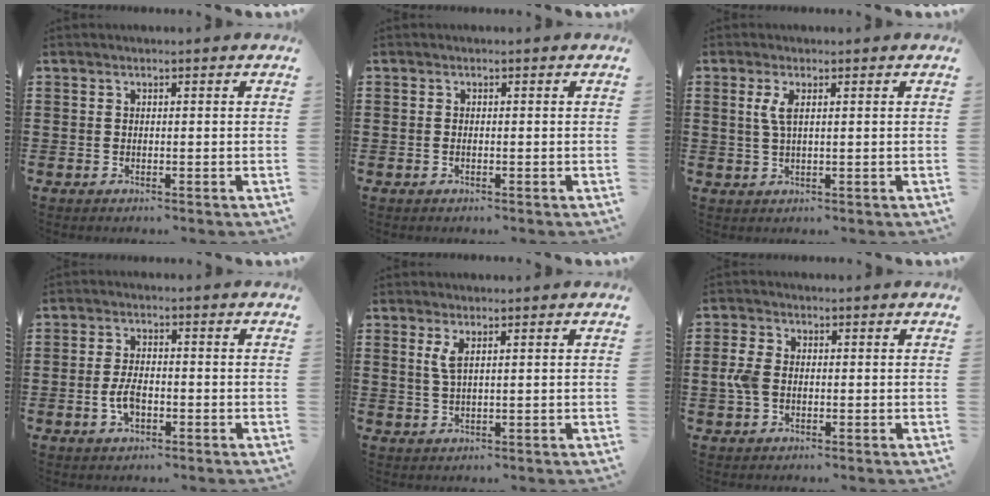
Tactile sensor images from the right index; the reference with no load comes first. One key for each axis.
{"total": 0.0}
{"total": 2.6, "fx": 0.7, "fy": 0.6, "fz": 2.4, "tx": -0.050, "ty": 0.003, "tz": 0.012}
{"total": 3.8, "fx": -1.1, "fy": 1.8, "fz": 3.1, "tx": -0.067, "ty": 0.000, "tz": -0.022}
{"total": 2.3, "fx": 1.0, "fy": 0.5, "fz": 2.0, "tx": -0.044, "ty": 0.002, "tz": 0.018}
{"total": 3.4, "fx": -0.3, "fy": 2.2, "fz": 2.6, "tx": -0.072, "ty": -0.001, "tz": -0.012}